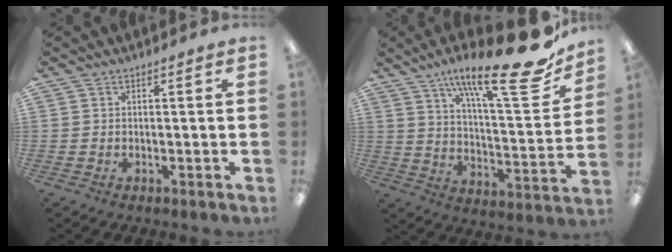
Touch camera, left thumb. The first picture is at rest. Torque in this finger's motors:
{"motor_torque": [0.24, 0.06, 1.63, -1.13, 0.33]}